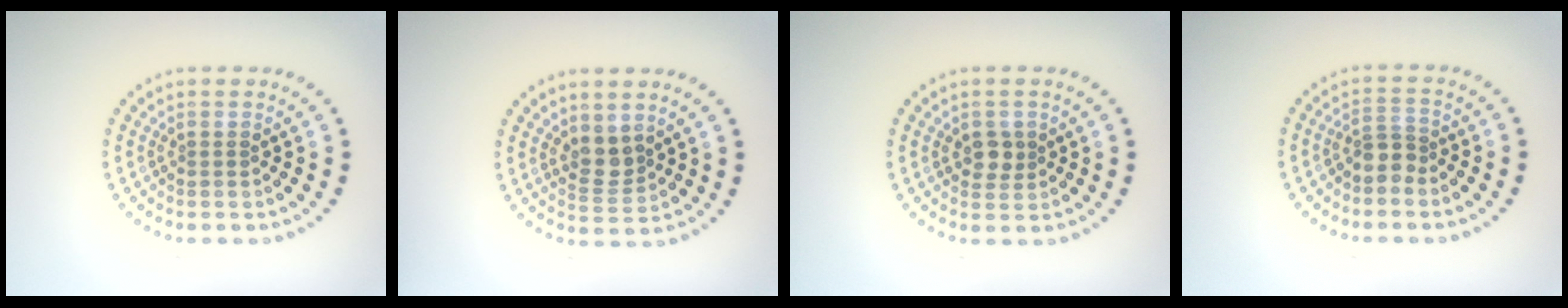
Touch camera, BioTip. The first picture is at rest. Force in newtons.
{"total": 2.2, "press": 1.8, "slide": 1.2}
{"total": 1.9, "press": 1.9, "slide": 0.6}
{"total": 2.1, "press": 1.7, "slide": 1.3}